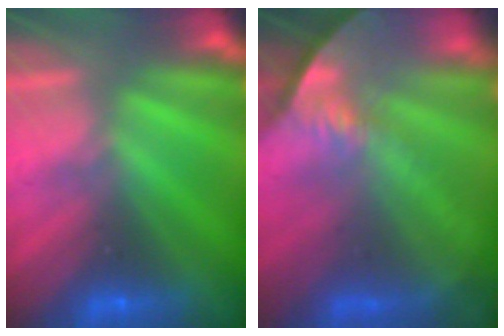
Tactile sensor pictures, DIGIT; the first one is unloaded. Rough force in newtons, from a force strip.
{"total": 7.8}